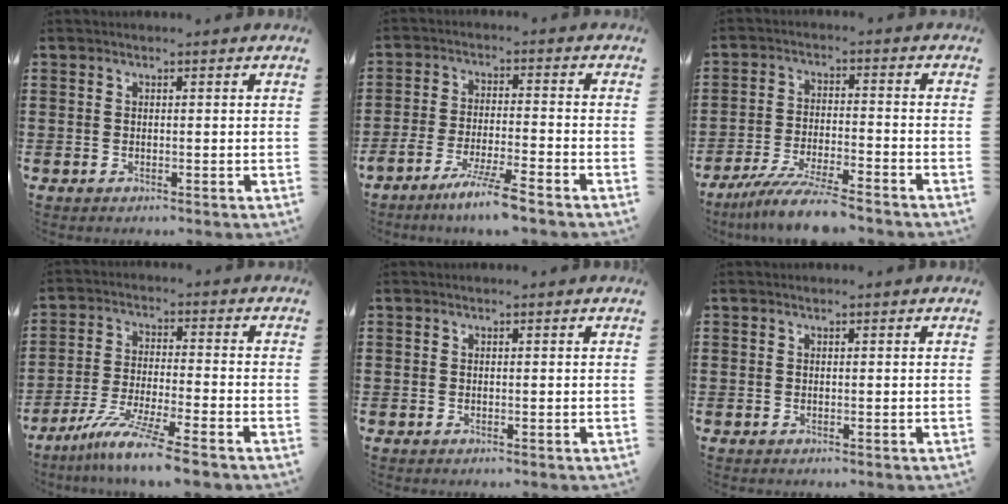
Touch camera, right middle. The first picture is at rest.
{"total": 6.2, "force": [-5.1, -0.3, 3.5], "torque": [-0.067, -0.015, -0.095]}
{"total": 7.8, "force": [-6.8, 0.2, 4.0], "torque": [-0.081, -0.007, -0.128]}
{"total": 8.3, "force": [-6.6, -0.2, 5.0], "torque": [-0.102, -0.015, -0.128]}
{"total": 0.0}
{"total": 0.0}